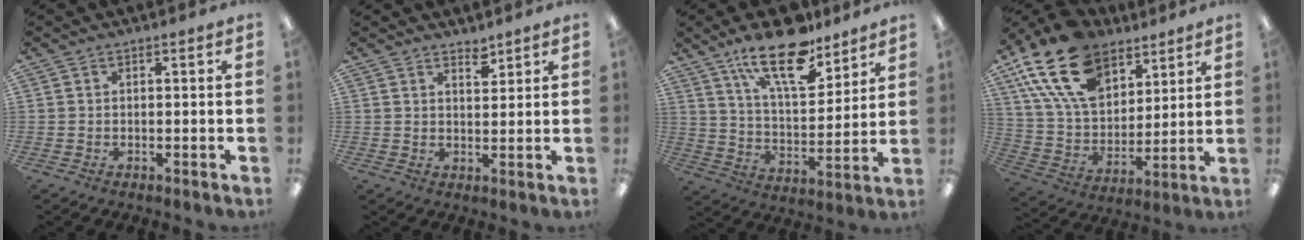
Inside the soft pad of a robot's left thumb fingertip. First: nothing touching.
{"total": 3.3, "force": [2.8, 1.2, 1.1], "torque": [-0.002, -0.019, 0.047]}
{"total": 18.9, "force": [13.4, 7.5, 11.1], "torque": [-0.181, -0.071, 0.226]}
{"total": 21.3, "force": [12.6, 12.8, 11.5], "torque": [-0.234, -0.054, 0.230]}